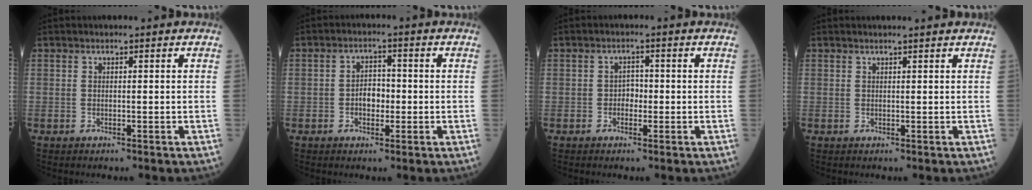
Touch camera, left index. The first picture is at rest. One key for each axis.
{"total": 3.4, "fx": -0.8, "fy": 2.1, "fz": 2.5, "tx": -0.041, "ty": 0.007, "tz": -0.017}
{"total": 1.8, "fx": -0.6, "fy": 1.3, "fz": 1.2, "tx": -0.011, "ty": 0.004, "tz": -0.013}
{"total": 3.0, "fx": 2.8, "fy": 0.0, "fz": 1.0, "tx": -0.014, "ty": 0.010, "tz": 0.028}